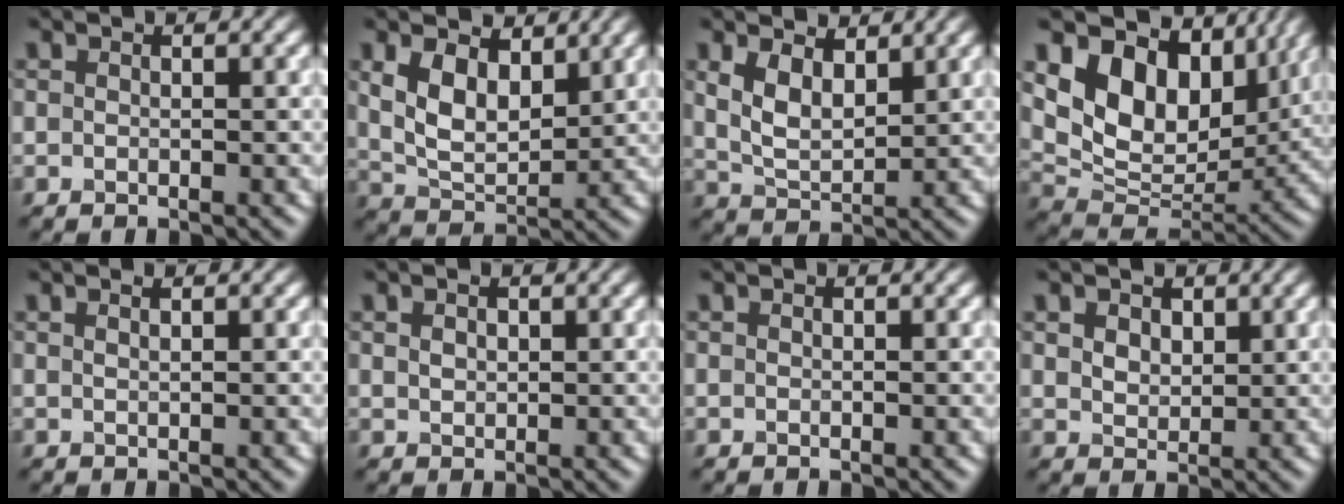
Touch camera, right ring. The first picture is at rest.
{"total": 5.8, "force": [2.4, 3.1, 4.3], "torque": [-0.092, -0.004, 0.043]}
{"total": 4.3, "force": [2.2, 2.1, 3.0], "torque": [-0.071, -0.001, 0.044]}
{"total": 12.1, "force": [5.4, 7.8, 7.5], "torque": [-0.142, -0.001, 0.105]}
{"total": 0.8, "force": [0.6, 0.2, 0.5], "torque": [-0.005, 0.001, 0.006]}
{"total": 1.2, "force": [0.5, 0.8, 0.7], "torque": [-0.015, 0.001, 0.012]}
{"total": 0.0}
{"total": 2.9, "force": [1.5, 2.0, 1.5], "torque": [-0.033, 0.011, 0.019]}